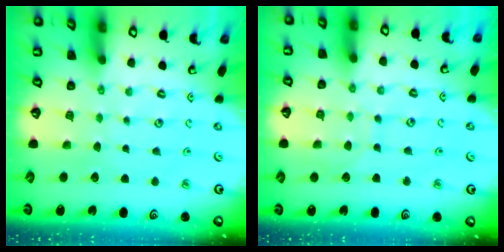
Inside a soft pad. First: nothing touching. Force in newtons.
{"total": 7.0, "press": 7.0, "slide": 0.6}